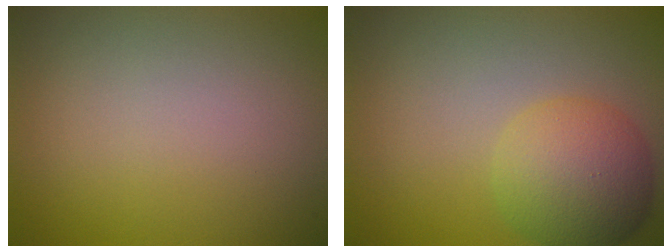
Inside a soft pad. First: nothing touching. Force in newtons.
{"total": 5.2, "press": 5.2, "slide": 0.2}